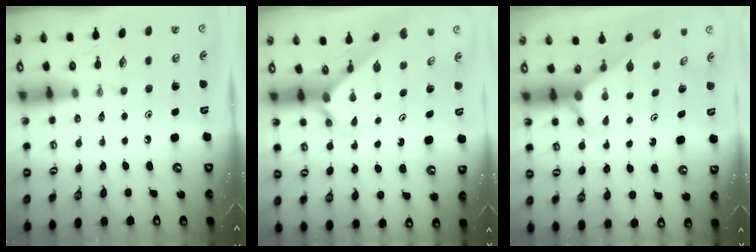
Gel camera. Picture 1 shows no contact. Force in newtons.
{"total": 2.5, "press": 2.5, "slide": 0.3}
{"total": 2.9, "press": 2.9, "slide": 0.0}